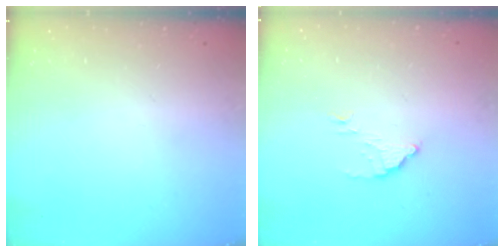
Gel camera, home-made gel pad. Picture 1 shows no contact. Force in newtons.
{"total": 2.9, "press": 2.9, "slide": 0.1}